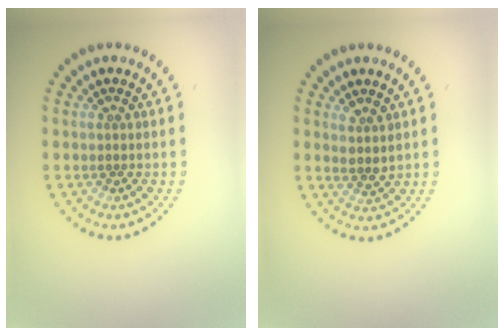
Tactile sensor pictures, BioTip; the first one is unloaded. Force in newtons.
{"total": 1.8, "press": 1.5, "slide": 1.0}